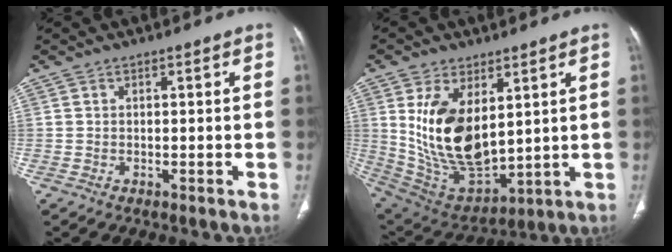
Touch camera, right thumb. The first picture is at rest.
{"total": 17.5, "force": [4.3, 9.6, 14.0], "torque": [-0.240, -0.024, 0.112]}